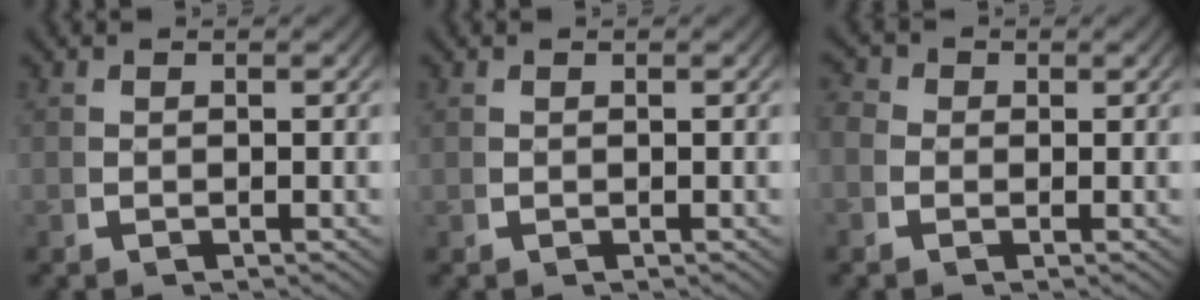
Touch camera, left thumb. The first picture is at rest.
{"total": 0.0}
{"total": 2.3, "force": [-0.1, 2.2, 0.5], "torque": [-0.009, -0.006, -0.012]}